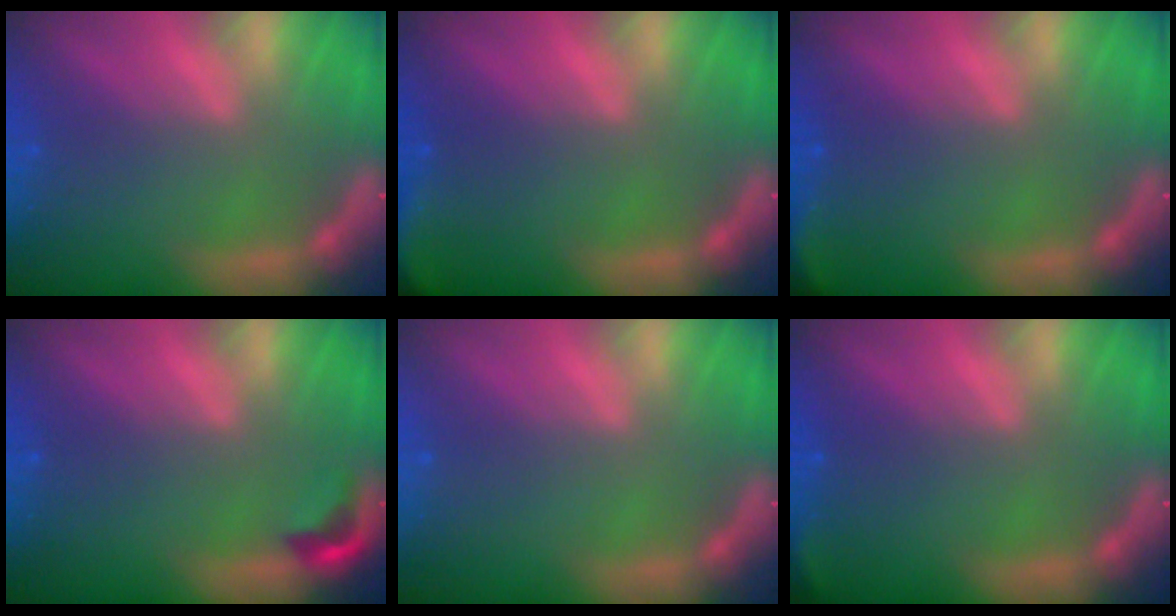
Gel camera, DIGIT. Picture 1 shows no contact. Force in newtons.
{"total": 5.4}
{"total": 2.9}
{"total": 1.9}
{"total": 0.0}
{"total": 1.4}